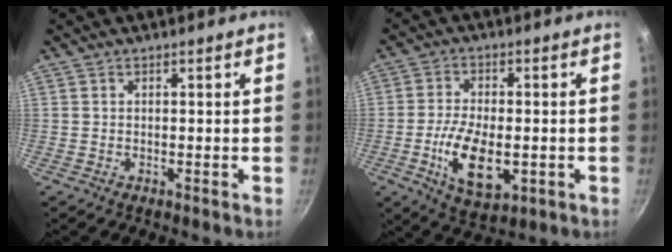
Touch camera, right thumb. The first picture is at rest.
{"total": 11.0, "force": [-2.5, 5.5, 9.2], "torque": [-0.159, -0.004, -0.036]}